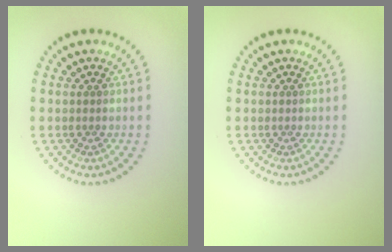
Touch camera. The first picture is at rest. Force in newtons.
{"total": 0.0}